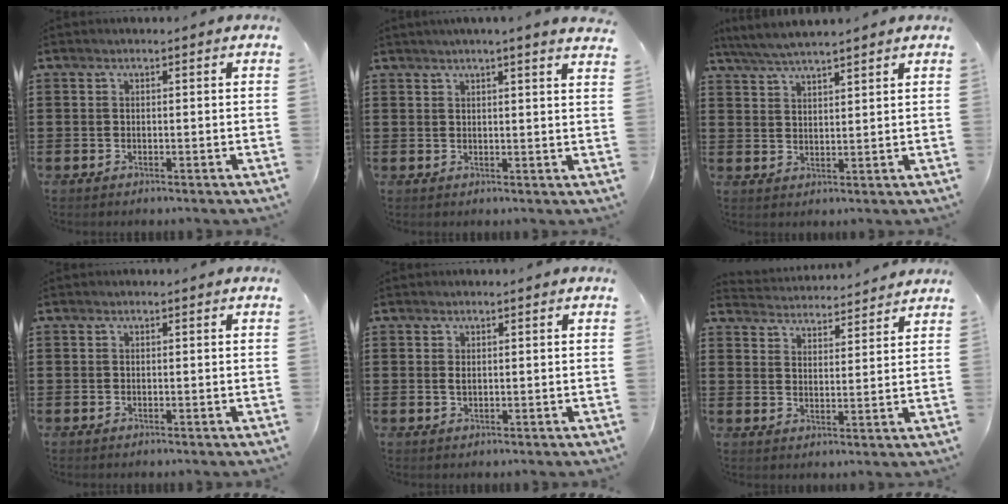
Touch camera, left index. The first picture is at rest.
{"total": 2.4, "force": [2.1, -0.6, 1.1], "torque": [-0.024, -0.006, 0.038]}
{"total": 4.0, "force": [3.7, 0.0, 1.5], "torque": [-0.039, -0.010, 0.067]}
{"total": 0.0}
{"total": 1.1, "force": [0.2, 0.4, 1.0], "torque": [-0.020, 0.003, 0.003]}
{"total": 3.8, "force": [3.8, -0.2, -0.3], "torque": [-0.012, -0.025, 0.066]}